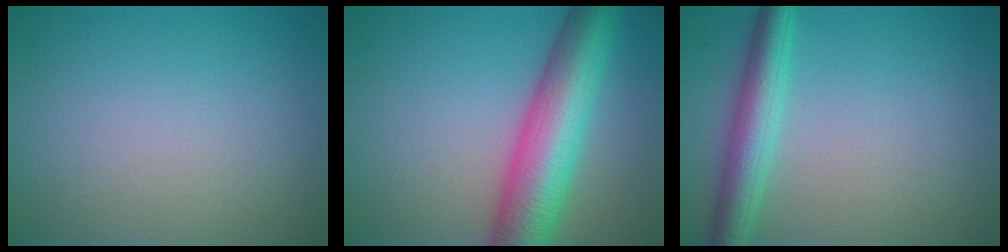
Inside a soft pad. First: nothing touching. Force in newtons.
{"total": 9.8, "press": 9.8, "slide": 0.2}
{"total": 4.3, "press": 4.3, "slide": 0.1}